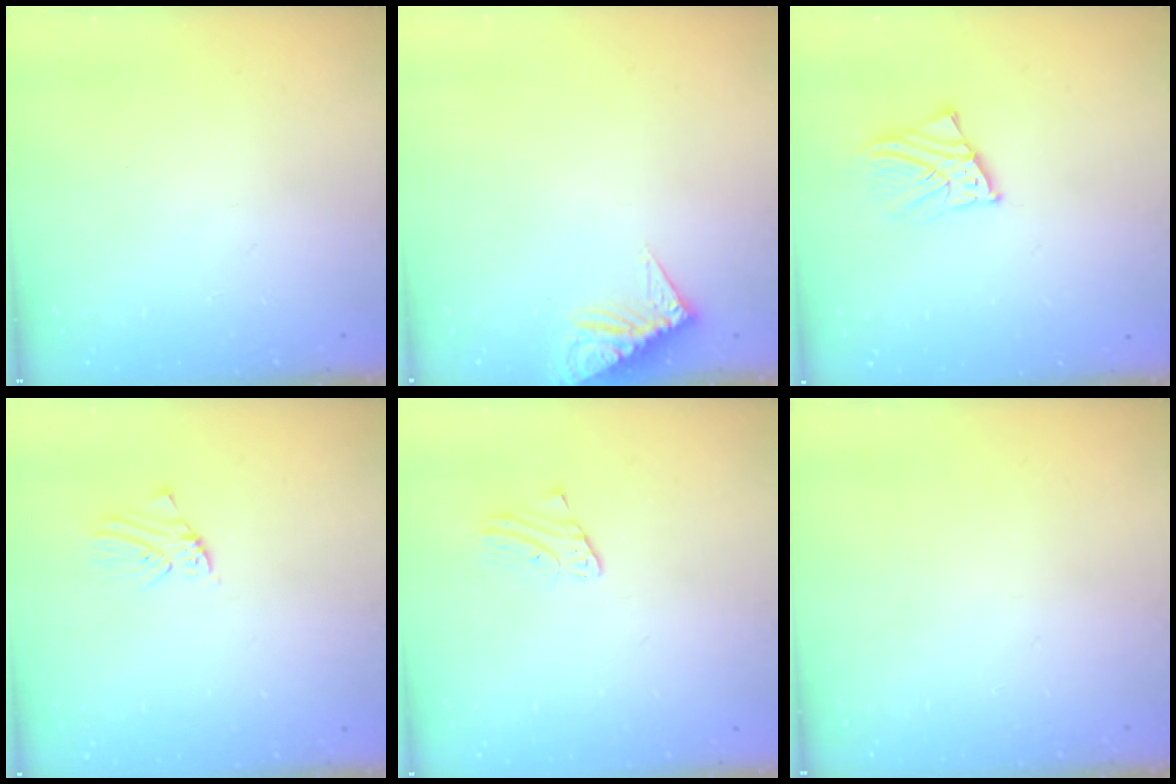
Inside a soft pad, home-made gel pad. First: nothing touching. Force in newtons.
{"total": 9.6, "press": 9.6, "slide": 0.3}
{"total": 4.1, "press": 4.1, "slide": 0.5}
{"total": 1.1, "press": 1.1, "slide": 0.1}
{"total": 1.6, "press": 1.6, "slide": 0.1}
{"total": 0.0}